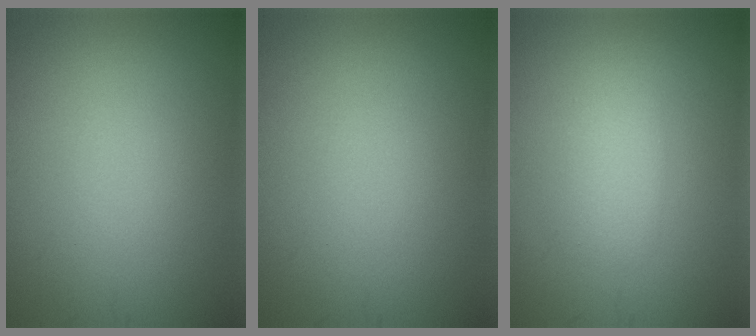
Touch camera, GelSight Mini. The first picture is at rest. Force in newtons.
{"total": 0.0}
{"total": 2.0, "press": 2.0, "slide": 0.1}